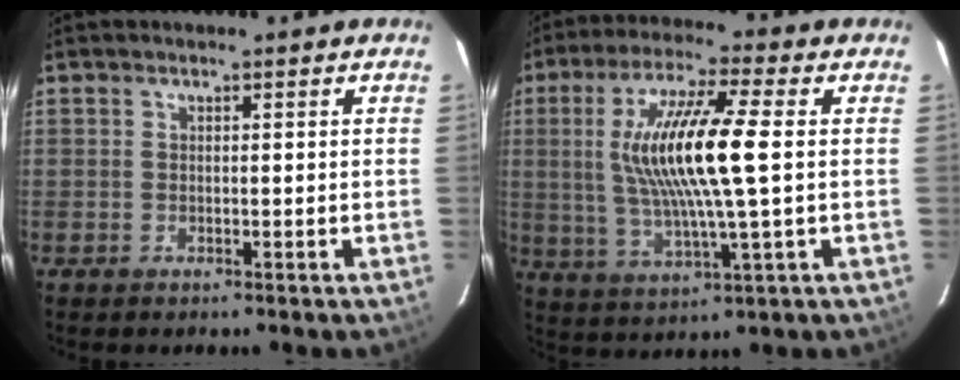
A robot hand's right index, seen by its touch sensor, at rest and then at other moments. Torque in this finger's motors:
{"motor_torque": [0.73, 0.03, 1.05, 0.21]}